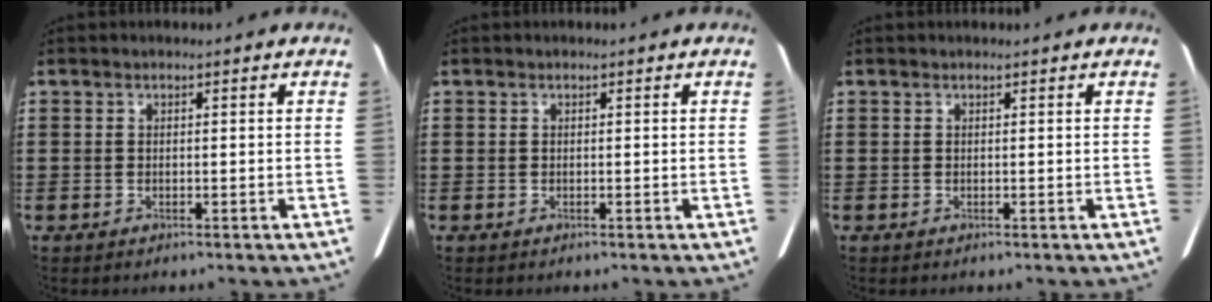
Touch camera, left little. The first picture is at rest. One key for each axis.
{"total": 0.0}
{"total": 0.0}